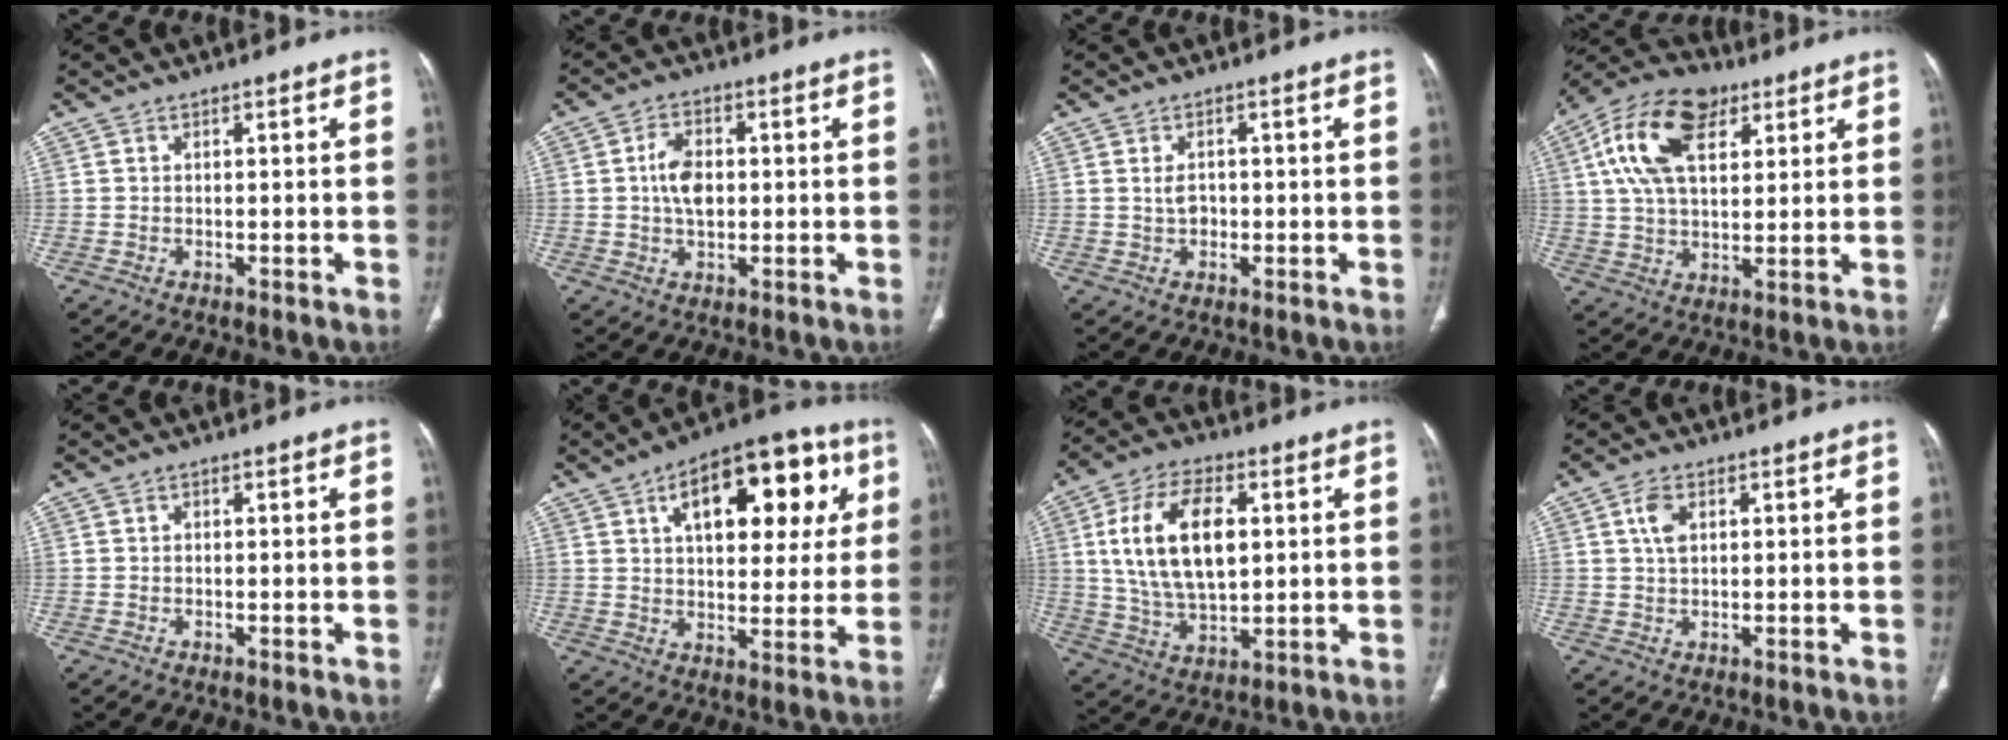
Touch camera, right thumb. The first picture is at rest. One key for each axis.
{"total": 6.2, "fx": 0.4, "fy": 3.9, "fz": 4.8, "tx": -0.081, "ty": 0.006, "tz": 0.007}
{"total": 2.4, "fx": 0.1, "fy": 1.7, "fz": 1.7, "tx": -0.027, "ty": 0.003, "tz": 0.005}
{"total": 16.8, "fx": 6.4, "fy": 9.5, "fz": 12.2, "tx": -0.216, "ty": 0.005, "tz": 0.110}
{"total": 0.5, "fx": 0.2, "fy": 0.4, "fz": 0.3, "tx": -0.006, "ty": 0.005, "tz": 0.003}
{"total": 21.2, "fx": 7.7, "fy": 10.7, "fz": 16.7, "tx": -0.190, "ty": 0.008, "tz": 0.109}
{"total": 17.5, "fx": 3.5, "fy": 9.6, "fz": 14.2, "tx": -0.254, "ty": -0.002, "tz": 0.068}
{"total": 4.1, "fx": 1.4, "fy": 2.4, "fz": 3.0, "tx": -0.059, "ty": 0.002, "tz": 0.028}